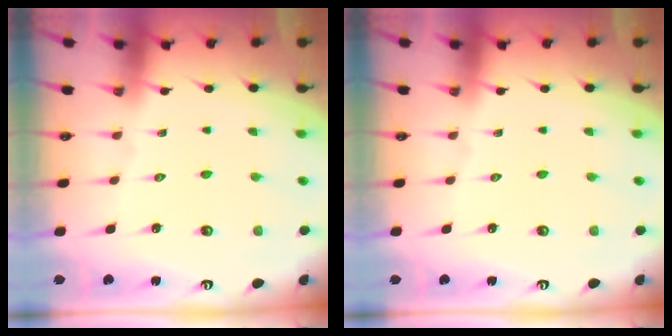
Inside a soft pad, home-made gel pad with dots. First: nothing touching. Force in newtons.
{"total": 0.0}